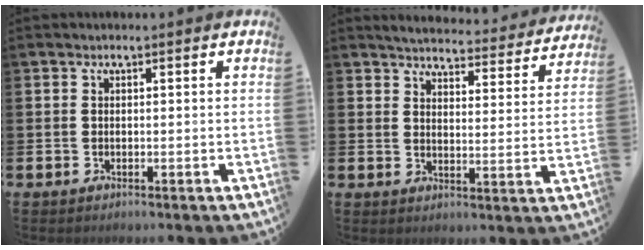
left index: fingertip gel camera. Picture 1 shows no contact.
{"total": 4.5, "force": [4.4, 0.5, 0.6], "torque": [-0.027, -0.036, 0.073]}